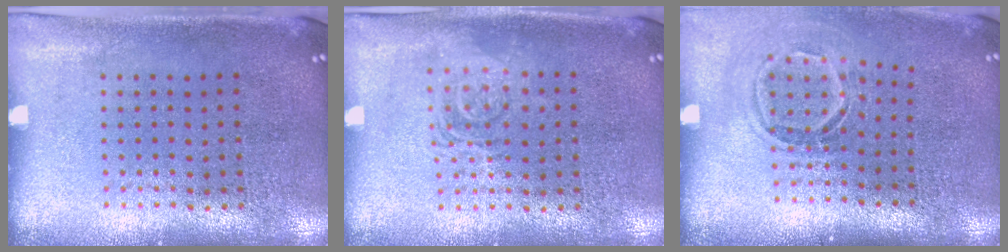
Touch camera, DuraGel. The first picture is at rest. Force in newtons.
{"total": 1.2, "press": 1.2, "slide": 0.2}
{"total": 1.6, "press": 1.1, "slide": 1.2}